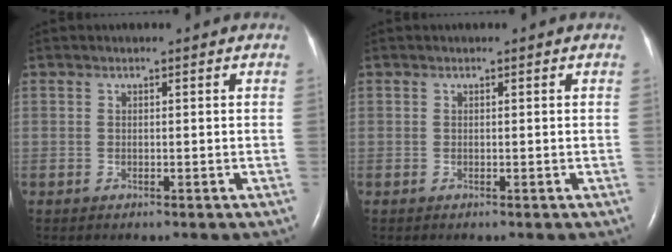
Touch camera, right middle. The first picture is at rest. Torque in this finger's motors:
{"motor_torque": [0.00, 0.00, 0.00, 0.00]}